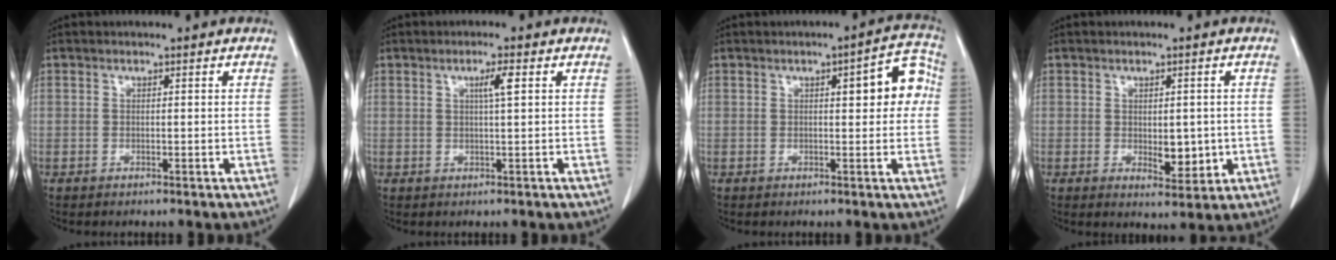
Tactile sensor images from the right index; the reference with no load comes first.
{"total": 2.7, "force": [1.0, -0.1, 2.5], "torque": [-0.039, 0.003, 0.015]}
{"total": 7.6, "force": [1.6, 2.3, 7.0], "torque": [-0.073, 0.025, 0.014]}
{"total": 4.5, "force": [-0.4, 2.4, 3.8], "torque": [-0.045, -0.006, 0.004]}